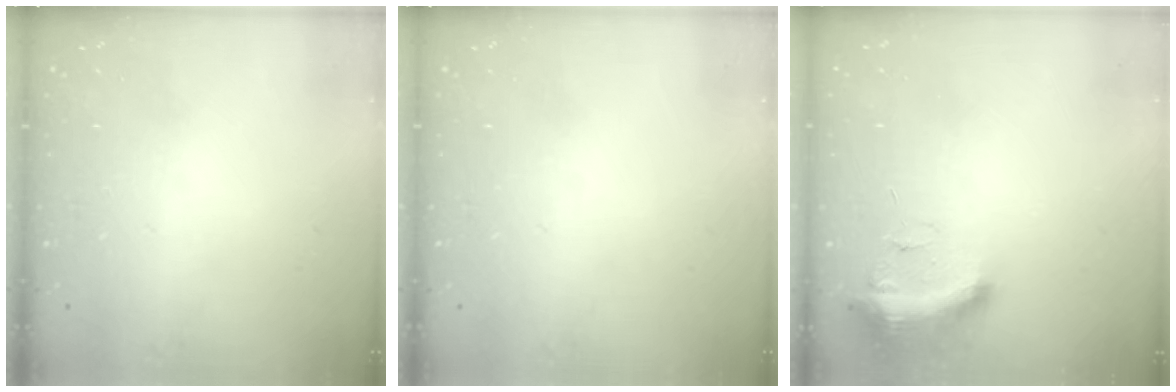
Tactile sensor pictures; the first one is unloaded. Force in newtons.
{"total": 0.0}
{"total": 9.1, "press": 9.1, "slide": 1.0}